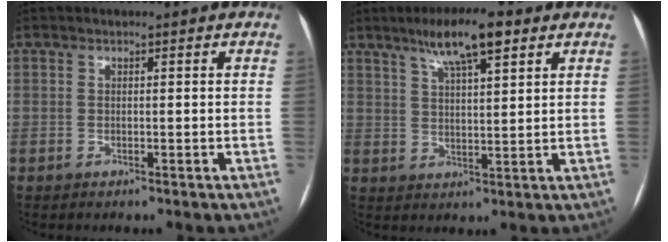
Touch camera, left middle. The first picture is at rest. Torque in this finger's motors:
{"motor_torque": [0.87, -0.80, 0.13, 0.03]}